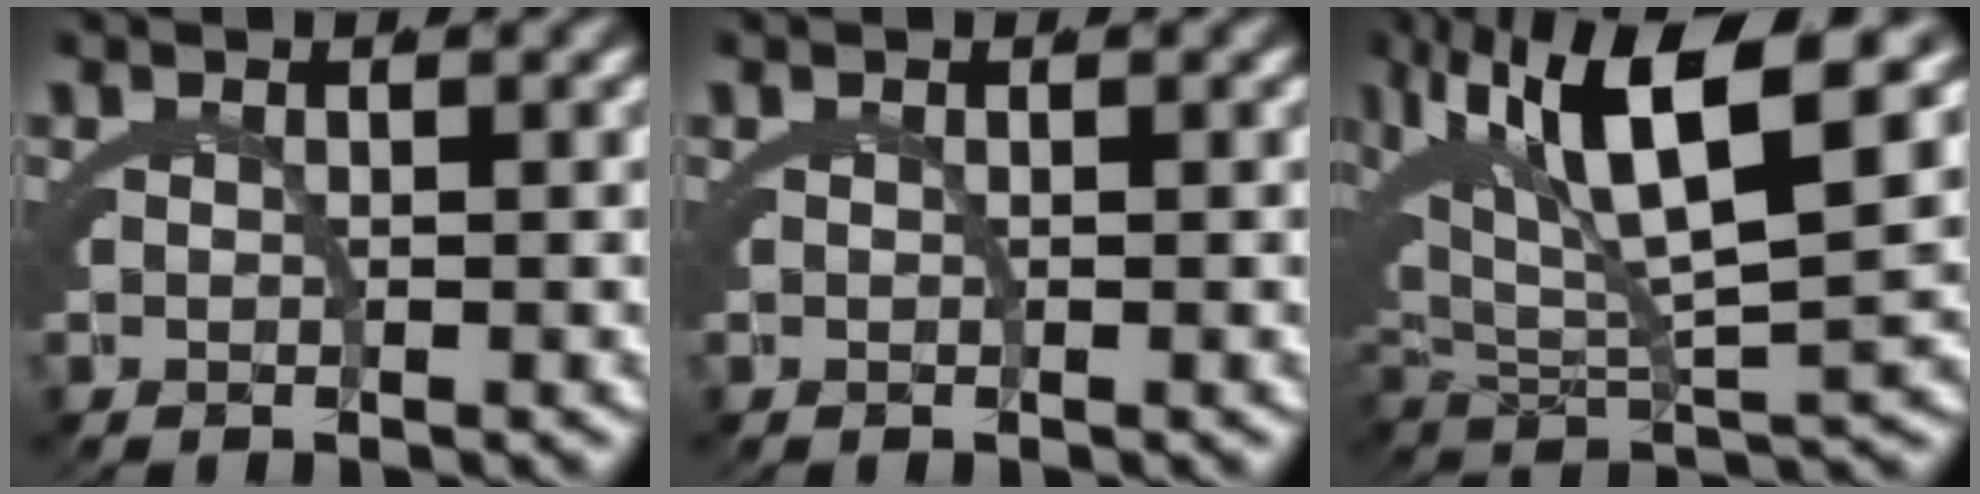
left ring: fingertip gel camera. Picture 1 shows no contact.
{"total": 0.0}
{"total": 12.3, "force": [4.7, 5.4, 10.0], "torque": [-0.190, 0.004, 0.080]}